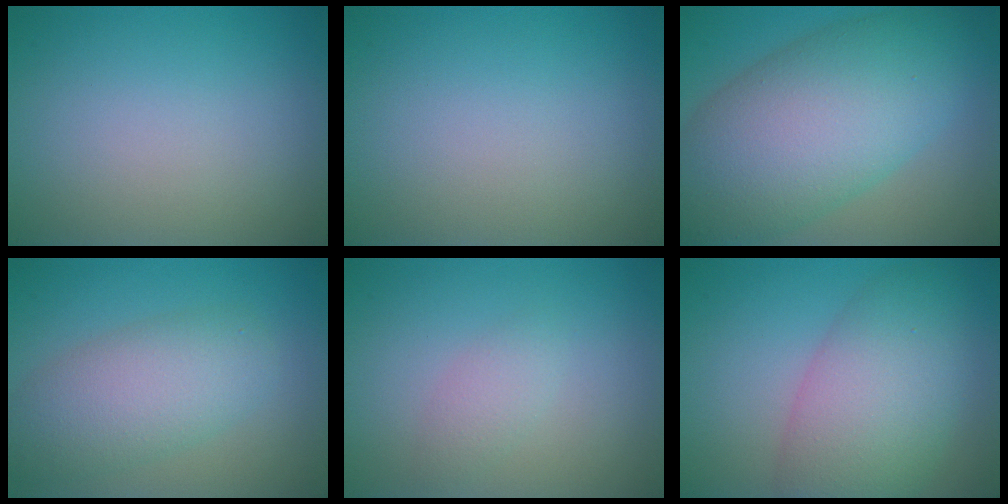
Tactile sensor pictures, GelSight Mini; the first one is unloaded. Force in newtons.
{"total": 0.0}
{"total": 11.9, "press": 11.9, "slide": 0.5}
{"total": 5.5, "press": 5.5, "slide": 0.2}
{"total": 1.5, "press": 1.5, "slide": 0.0}
{"total": 7.8, "press": 7.8, "slide": 0.3}